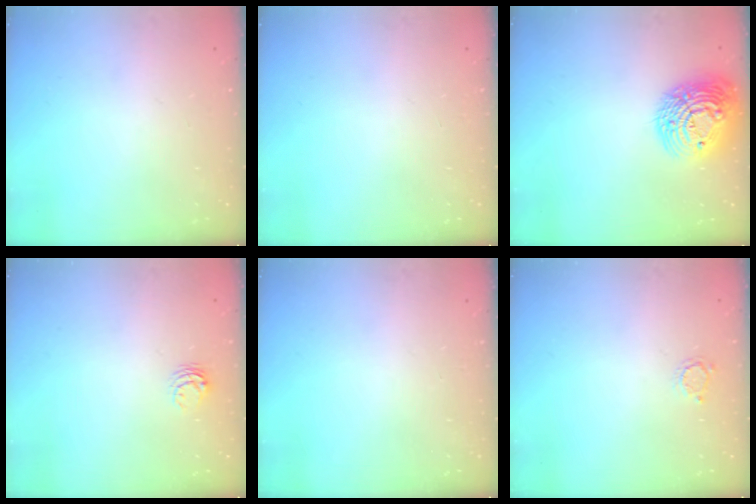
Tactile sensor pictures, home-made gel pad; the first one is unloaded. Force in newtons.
{"total": 0.0}
{"total": 17.3, "press": 17.3, "slide": 1.1}
{"total": 3.7, "press": 3.7, "slide": 0.5}
{"total": 0.0}
{"total": 2.6, "press": 2.6, "slide": 0.4}